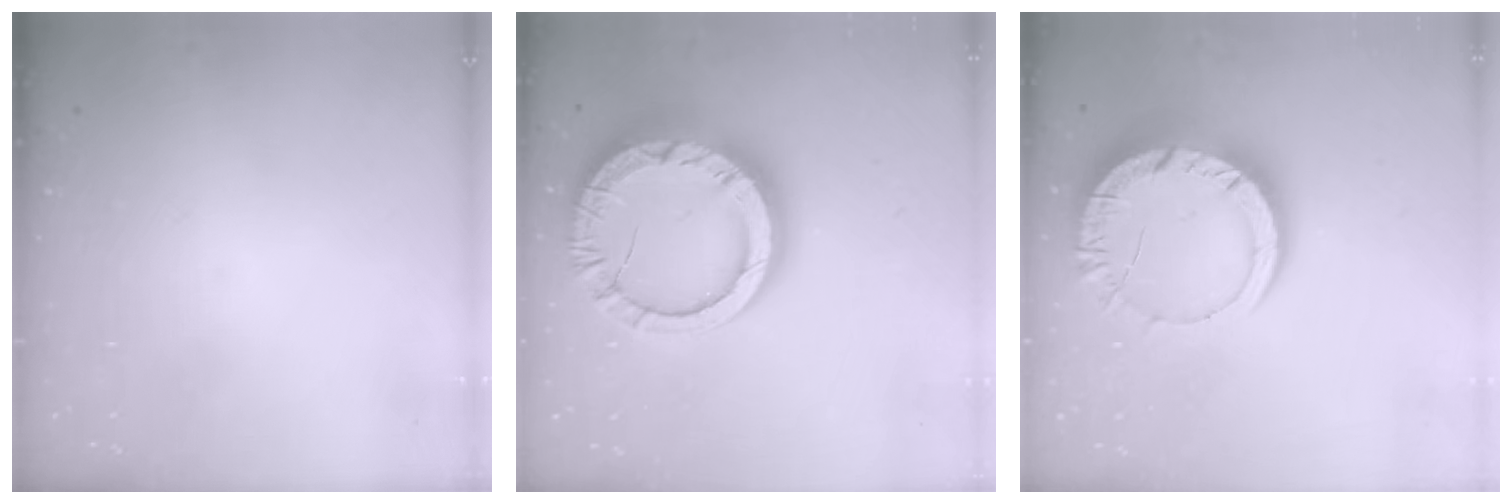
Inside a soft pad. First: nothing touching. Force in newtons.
{"total": 19.9, "press": 19.8, "slide": 2.0}
{"total": 13.7, "press": 13.6, "slide": 1.4}